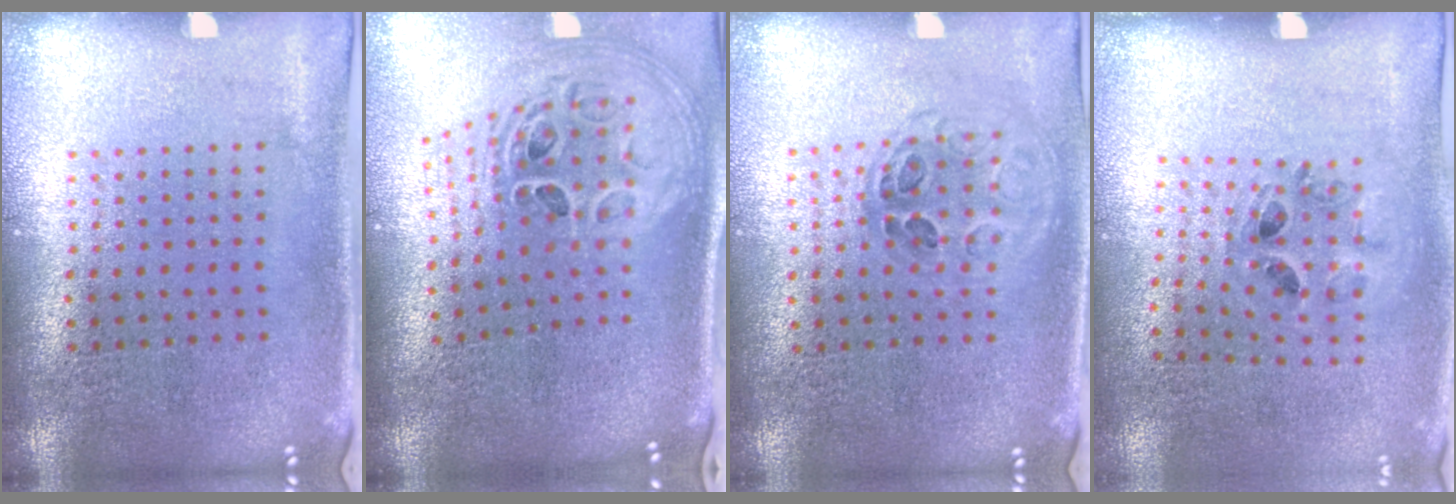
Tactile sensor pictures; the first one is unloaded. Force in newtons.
{"total": 2.2, "press": 1.6, "slide": 1.5}
{"total": 1.1, "press": 1.0, "slide": 0.6}
{"total": 1.1, "press": 0.9, "slide": 0.7}